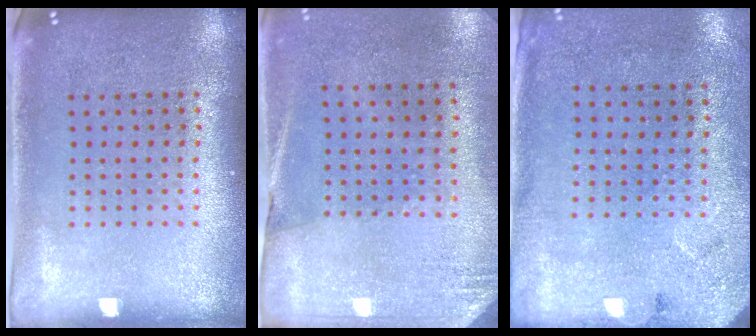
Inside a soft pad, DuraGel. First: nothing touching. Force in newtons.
{"total": 2.6, "press": 2.3, "slide": 1.2}
{"total": 2.7, "press": 2.2, "slide": 1.6}